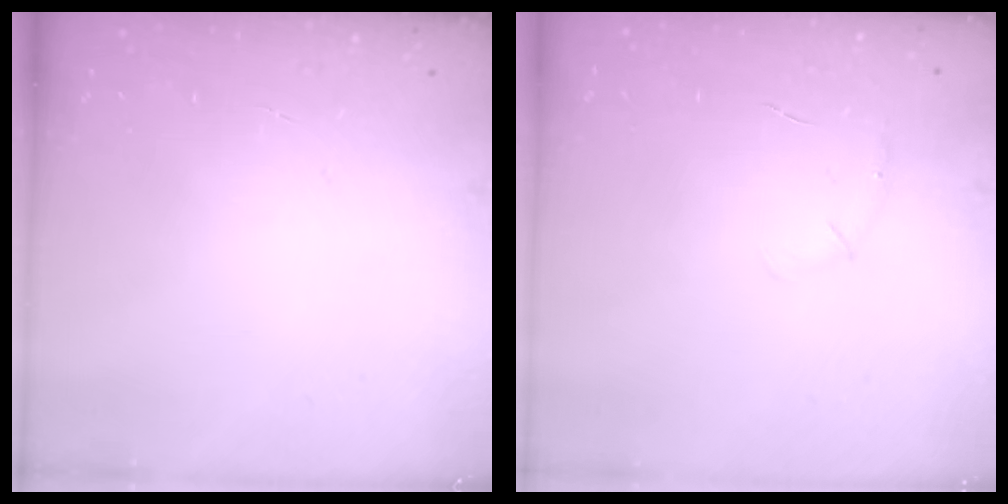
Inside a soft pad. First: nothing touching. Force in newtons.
{"total": 4.1, "press": 4.0, "slide": 1.0}